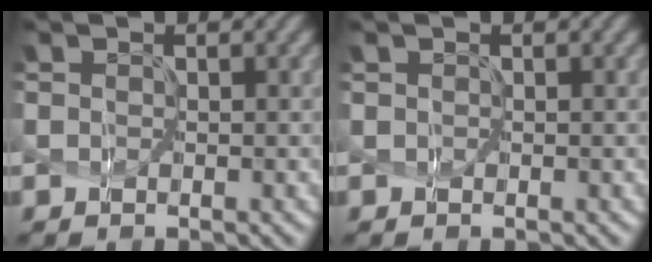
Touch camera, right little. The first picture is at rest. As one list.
[{"total": 0.0}]